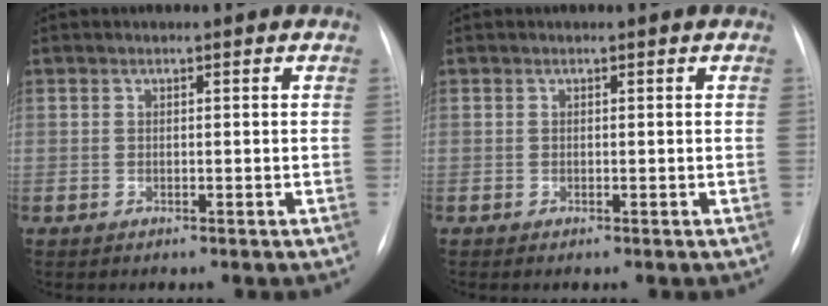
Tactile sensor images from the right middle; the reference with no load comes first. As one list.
[{"total": 0.0}]